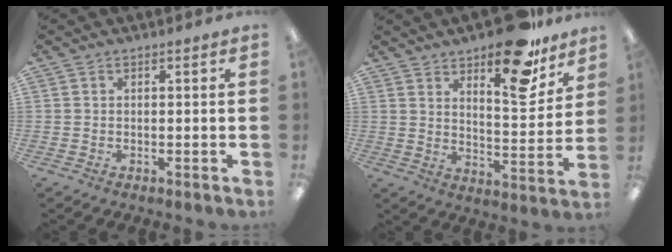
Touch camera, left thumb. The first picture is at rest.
{"total": 18.1, "force": [13.1, 6.8, 10.6], "torque": [-0.136, -0.087, 0.213]}